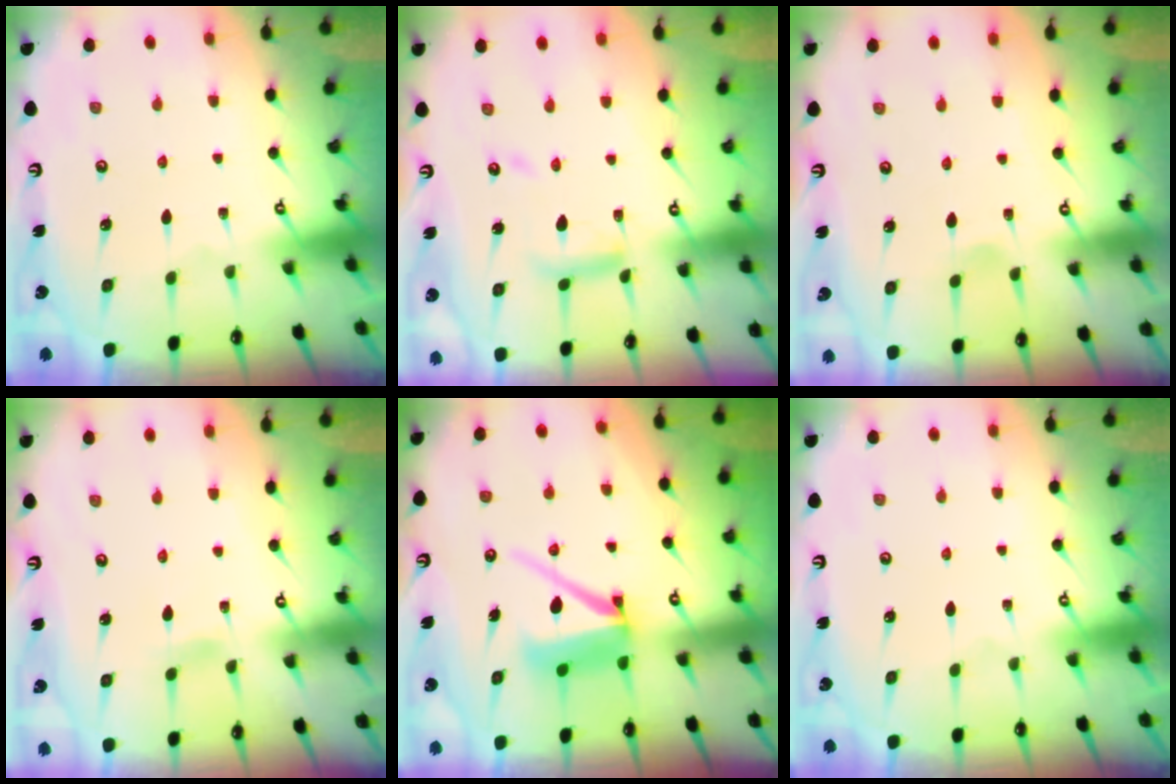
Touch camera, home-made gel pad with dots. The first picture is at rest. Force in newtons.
{"total": 10.3, "press": 10.3, "slide": 1.0}
{"total": 4.3, "press": 4.2, "slide": 0.6}
{"total": 2.4, "press": 2.4, "slide": 0.4}
{"total": 9.7, "press": 9.6, "slide": 1.1}
{"total": 0.0}